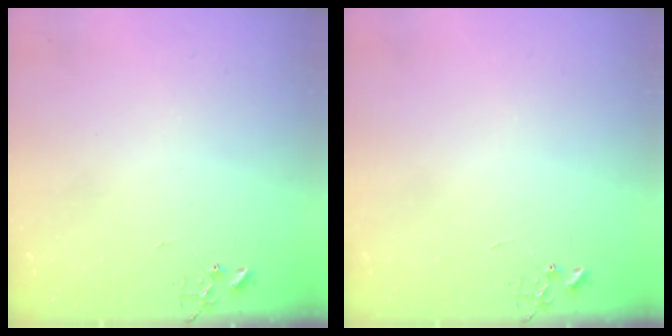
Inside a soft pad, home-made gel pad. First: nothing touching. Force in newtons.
{"total": 0.0}